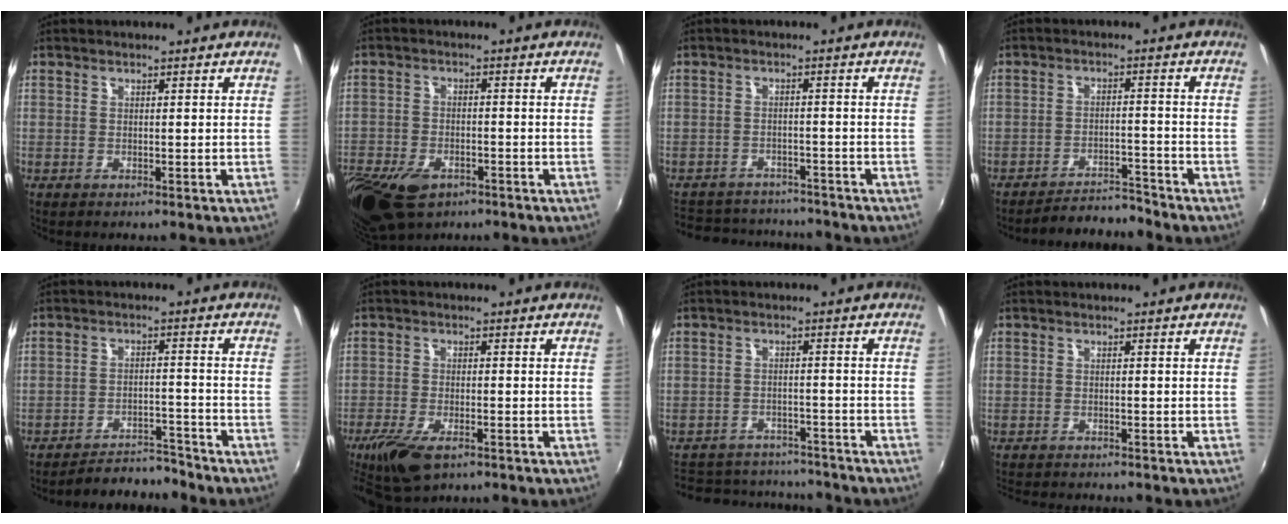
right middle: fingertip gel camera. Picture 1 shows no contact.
{"total": 15.5, "force": [-9.2, 9.1, 8.7], "torque": [-0.233, -0.043, -0.158]}
{"total": 12.3, "force": [-10.8, 4.8, 3.2], "torque": [-0.087, 0.022, -0.152]}
{"total": 6.9, "force": [-6.8, 0.6, 0.7], "torque": [-0.035, 0.007, -0.102]}
{"total": 7.9, "force": [-7.8, 1.0, 1.0], "torque": [-0.037, 0.010, -0.114]}
{"total": 8.7, "force": [-5.6, 3.4, 5.6], "torque": [-0.139, -0.030, -0.103]}
{"total": 15.0, "force": [-12.9, 6.4, 4.4], "torque": [-0.114, 0.026, -0.171]}
{"total": 4.7, "force": [-4.5, 0.5, 1.3], "torque": [-0.037, -0.018, -0.076]}